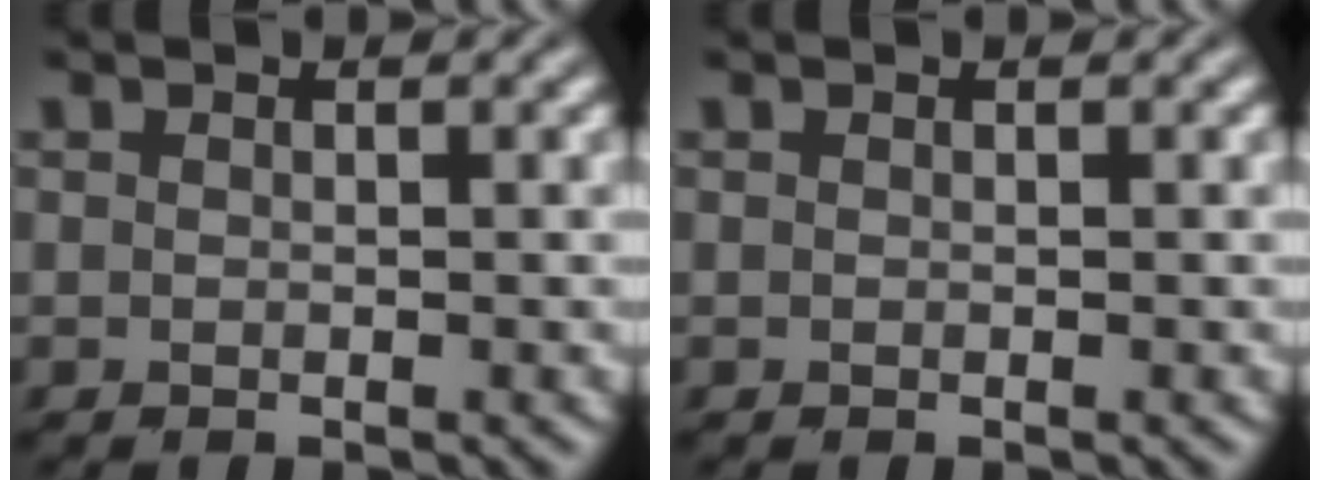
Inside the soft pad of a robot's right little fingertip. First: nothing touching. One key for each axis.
{"total": 0.0}